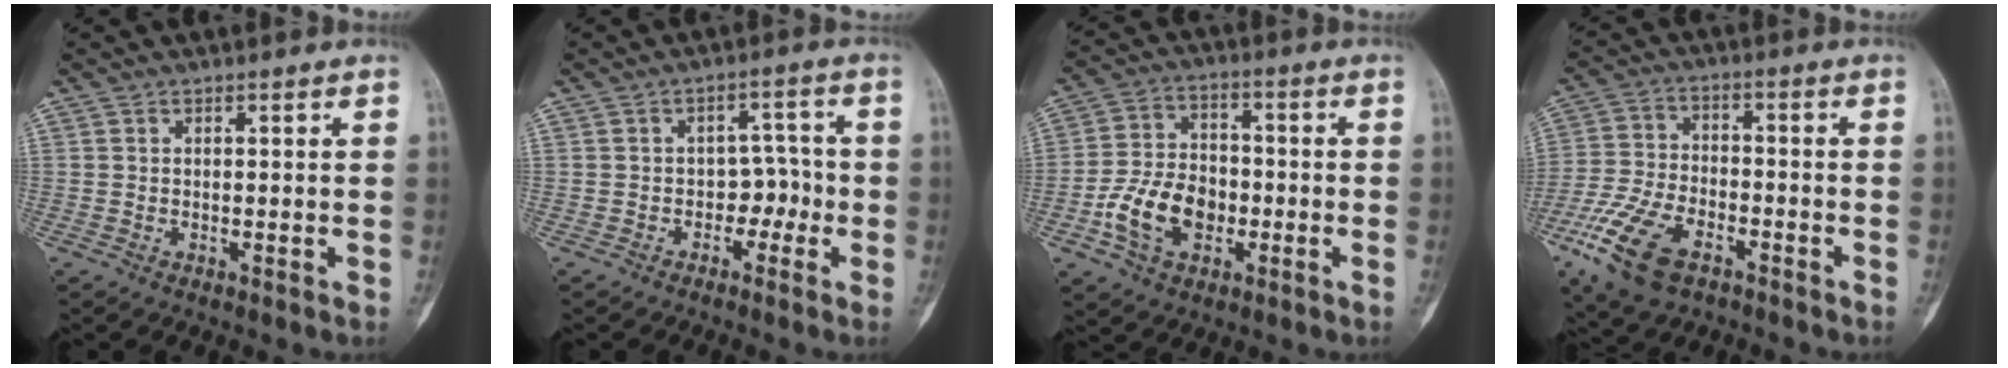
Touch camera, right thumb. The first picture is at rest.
{"total": 4.7, "force": [-1.8, 3.5, 2.6], "torque": [-0.004, 0.028, -0.034]}
{"total": 11.7, "force": [-3.6, 8.0, 7.7], "torque": [-0.132, 0.027, -0.067]}
{"total": 13.9, "force": [-7.4, 7.3, 9.2], "torque": [-0.193, 0.014, -0.138]}